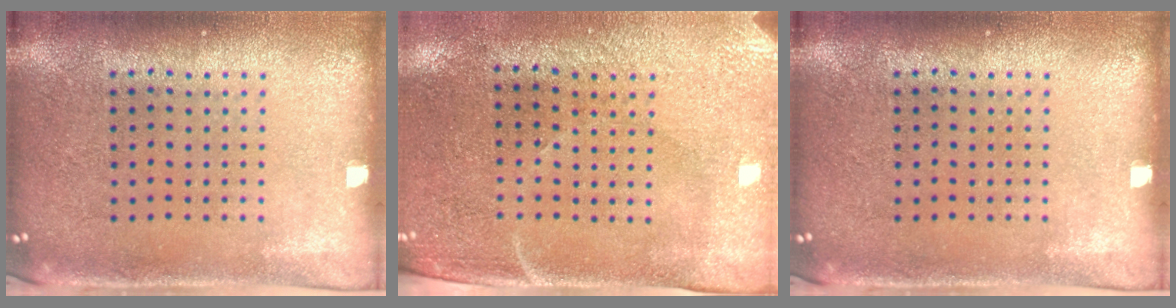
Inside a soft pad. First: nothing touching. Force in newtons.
{"total": 2.9, "press": 2.5, "slide": 1.5}
{"total": 0.0}